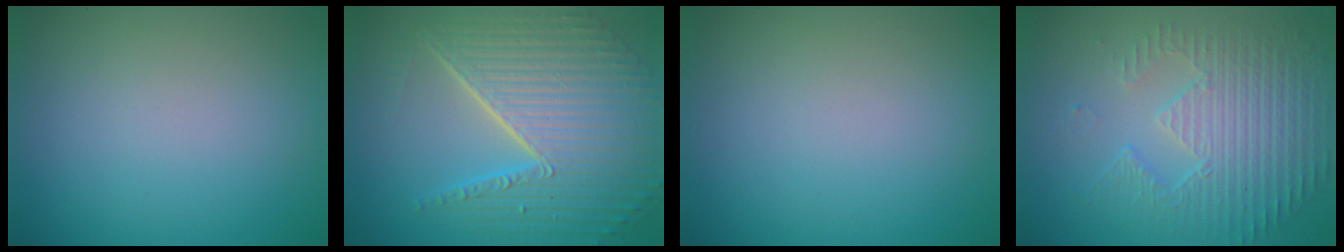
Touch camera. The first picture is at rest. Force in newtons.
{"total": 10.2, "press": 6.5, "slide": 7.9}
{"total": 0.0}
{"total": 4.0, "press": 3.6, "slide": 1.7}